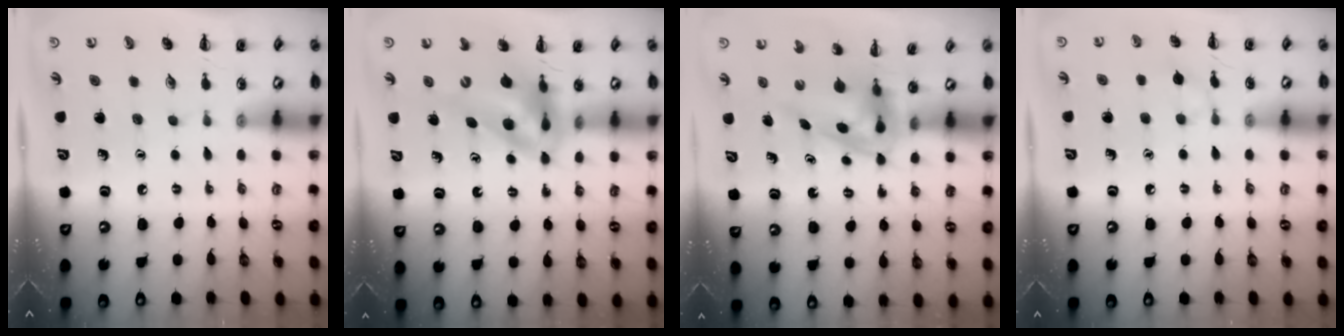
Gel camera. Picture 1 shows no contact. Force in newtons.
{"total": 9.6, "press": 9.1, "slide": 3.0}
{"total": 6.0, "press": 5.9, "slide": 1.1}
{"total": 6.0, "press": 5.7, "slide": 1.9}